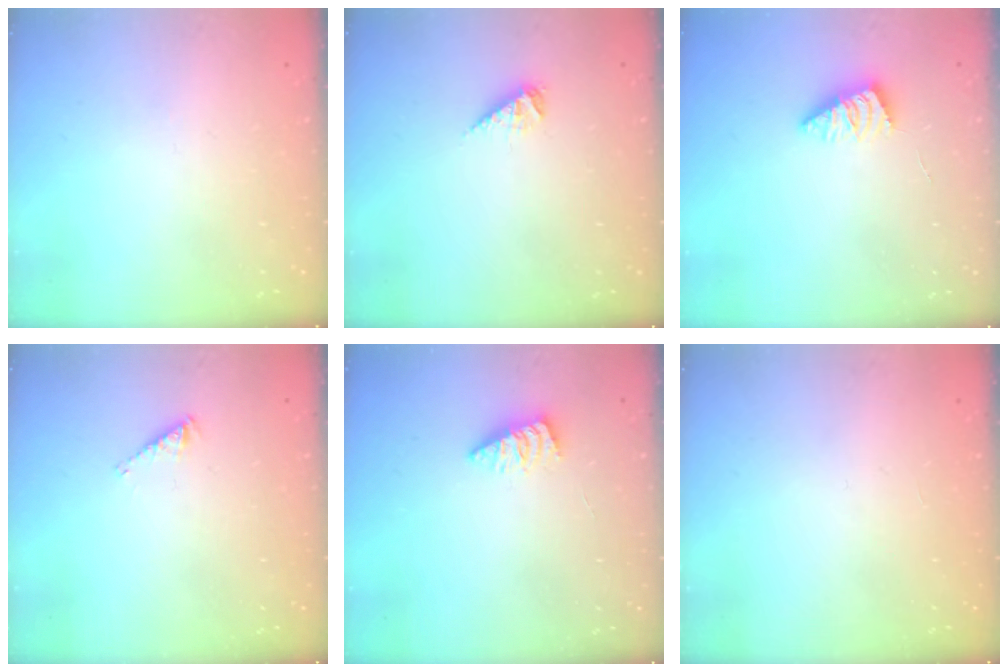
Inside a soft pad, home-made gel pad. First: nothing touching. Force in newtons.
{"total": 5.2, "press": 5.1, "slide": 0.7}
{"total": 2.9, "press": 2.8, "slide": 0.6}
{"total": 2.6, "press": 2.6, "slide": 0.4}
{"total": 2.6, "press": 2.6, "slide": 0.2}
{"total": 0.0}